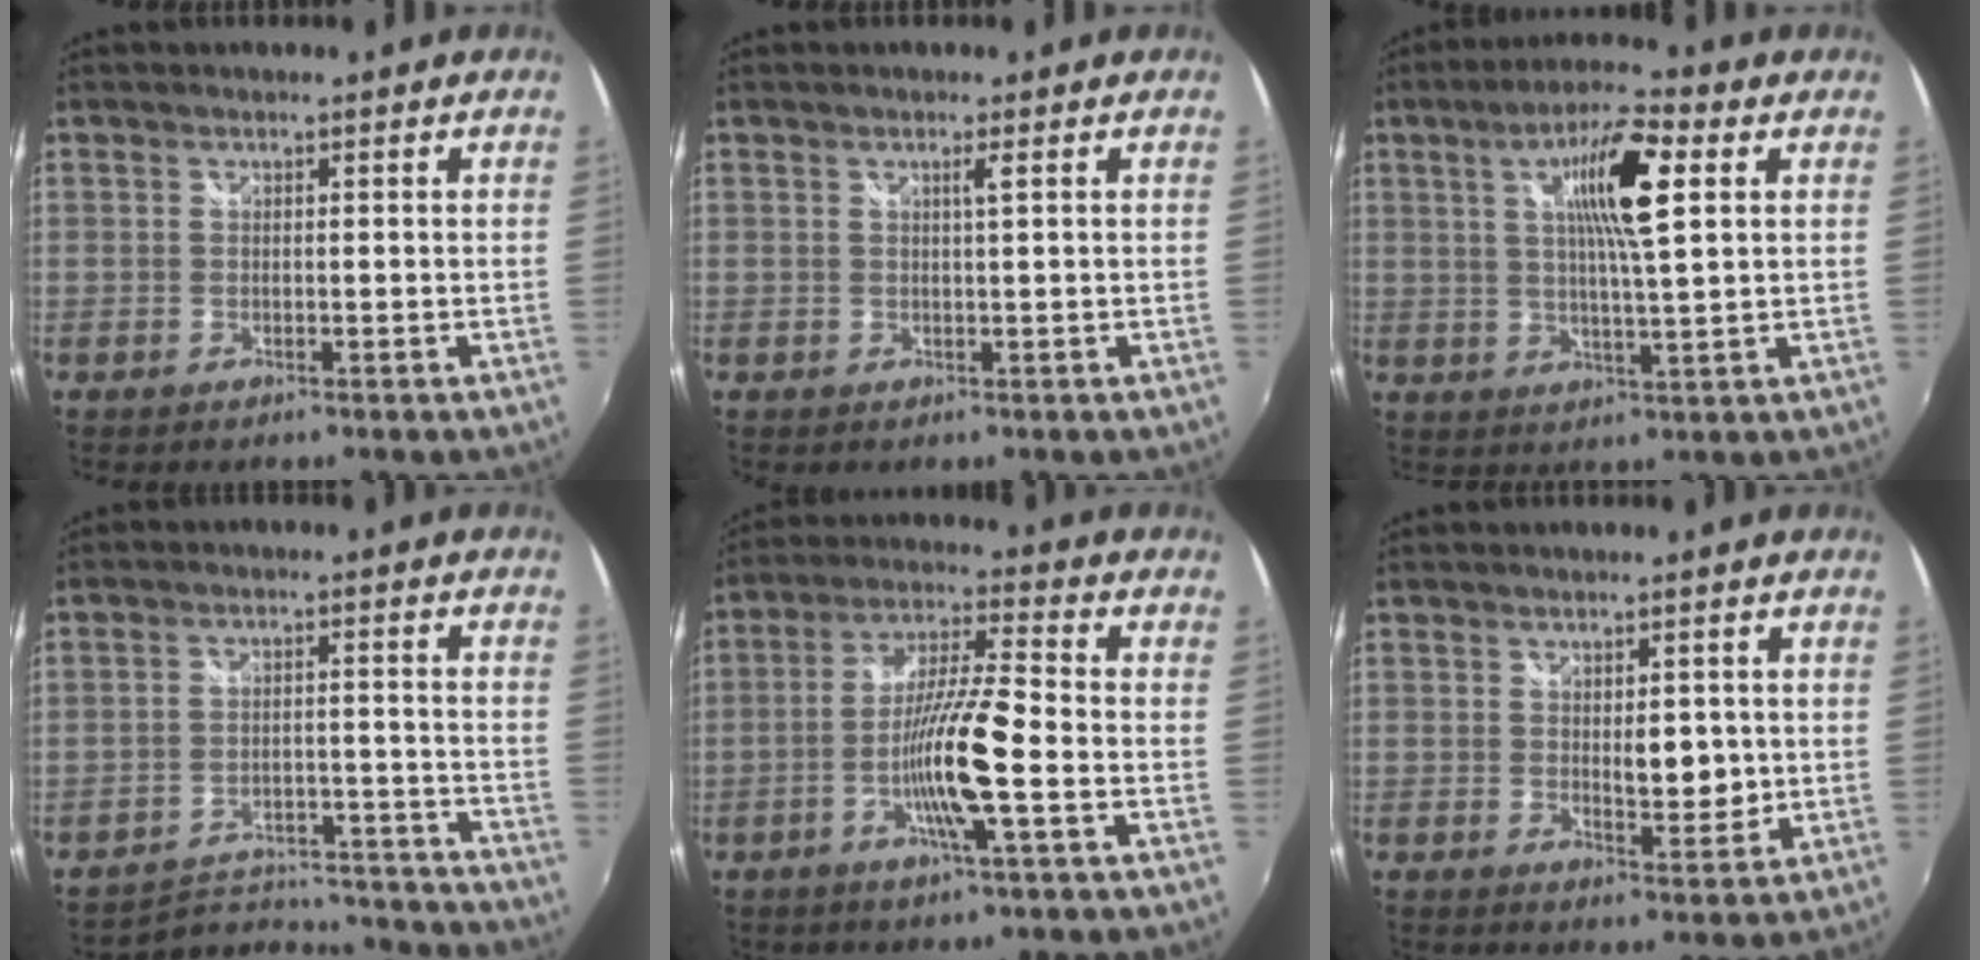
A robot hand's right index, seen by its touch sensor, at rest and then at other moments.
{"total": 1.2, "force": [0.4, -0.4, 1.0], "torque": [-0.019, -0.002, 0.006]}
{"total": 11.3, "force": [3.6, 1.6, 10.6], "torque": [-0.182, 0.012, 0.056]}
{"total": 19.2, "force": [-18.3, 4.1, 4.1], "torque": [-0.070, 0.027, -0.227]}
{"total": 11.6, "force": [-3.8, 0.4, 10.9], "torque": [-0.213, -0.002, -0.075]}
{"total": 4.8, "force": [0.2, 2.4, 4.2], "torque": [-0.059, -0.007, 0.008]}